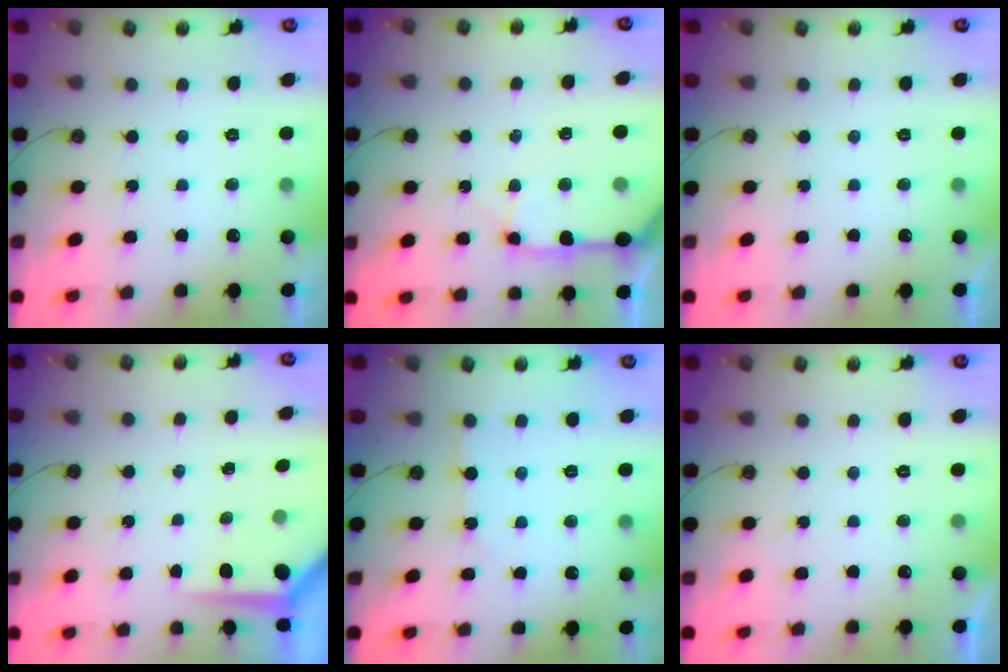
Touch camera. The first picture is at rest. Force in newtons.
{"total": 12.3, "press": 12.1, "slide": 1.8}
{"total": 0.0}
{"total": 4.0, "press": 3.9, "slide": 0.3}
{"total": 3.8, "press": 3.8, "slide": 0.4}
{"total": 0.0}